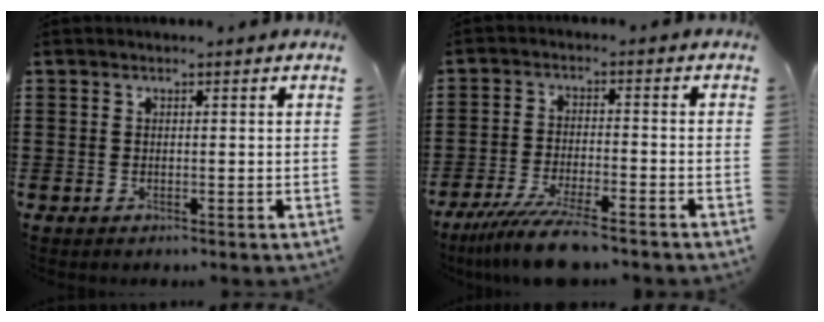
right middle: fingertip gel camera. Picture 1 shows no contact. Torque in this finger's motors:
{"motor_torque": [1.24, -0.90, 0.45, 0.06]}